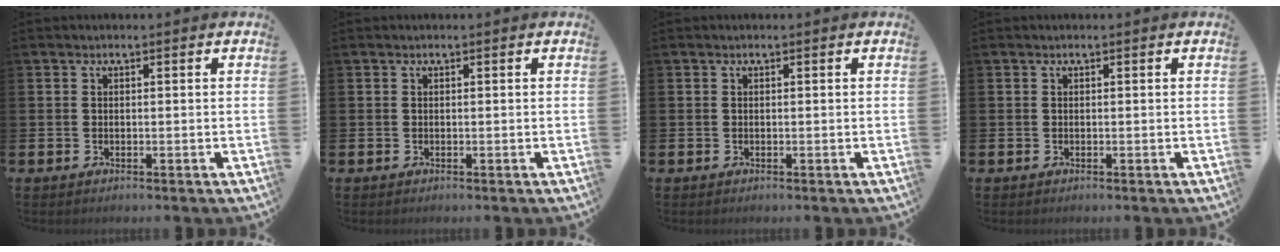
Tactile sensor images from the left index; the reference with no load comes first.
{"total": 0.0}
{"total": 0.0}
{"total": 0.0}